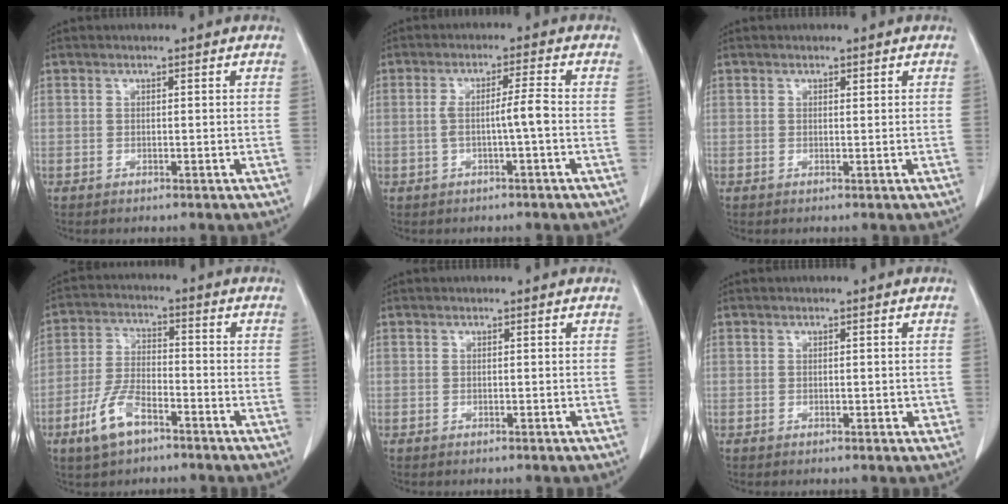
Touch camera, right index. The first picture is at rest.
{"total": 3.9, "force": [-0.8, -0.3, 3.8], "torque": [-0.069, 0.009, -0.010]}
{"total": 0.0}
{"total": 7.7, "force": [-4.6, 3.2, 5.3], "torque": [-0.119, 0.000, -0.089]}
{"total": 0.0}
{"total": 1.4, "force": [-0.1, 0.8, 1.1], "torque": [-0.011, -0.001, 0.000]}